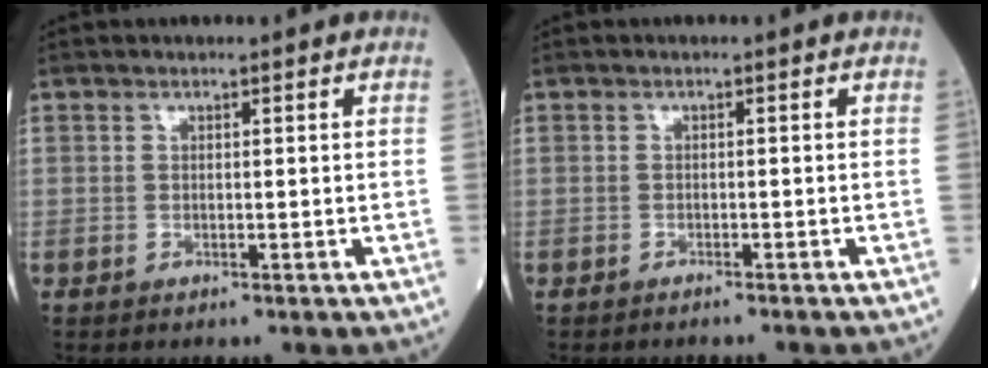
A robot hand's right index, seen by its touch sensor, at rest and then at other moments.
{"total": 1.7, "force": [-1.6, -0.1, 0.6], "torque": [-0.011, 0.001, -0.019]}